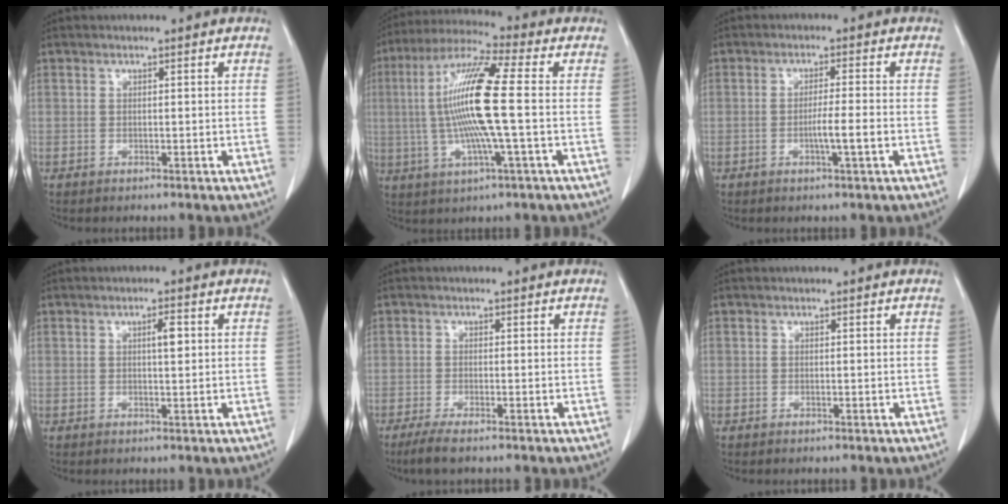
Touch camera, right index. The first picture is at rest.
{"total": 14.9, "force": [0.1, 0.3, 14.9], "torque": [-0.301, 0.007, -0.005]}
{"total": 3.7, "force": [-1.0, -0.4, 3.6], "torque": [-0.058, -0.002, -0.015]}
{"total": 2.1, "force": [0.6, 0.4, 2.0], "torque": [-0.031, 0.003, 0.012]}
{"total": 3.5, "force": [-2.6, 0.3, 2.3], "torque": [-0.045, -0.010, -0.047]}
{"total": 0.0}